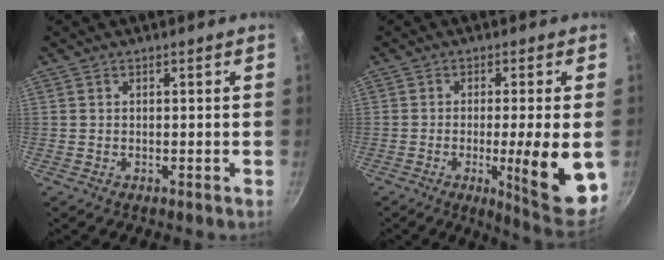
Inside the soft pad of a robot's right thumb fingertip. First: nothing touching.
{"total": 13.3, "force": [-2.3, 1.8, 13.0], "torque": [-0.178, -0.006, -0.027]}